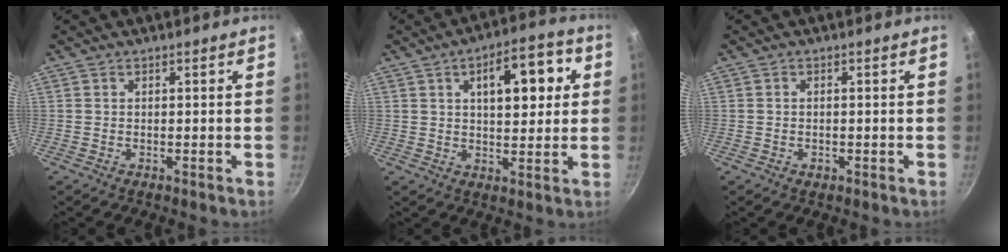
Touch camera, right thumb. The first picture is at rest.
{"total": 12.9, "force": [3.4, 6.2, 10.7], "torque": [-0.119, 0.009, 0.045]}
{"total": 1.1, "force": [-0.5, 0.8, 0.6], "torque": [-0.009, 0.001, -0.008]}